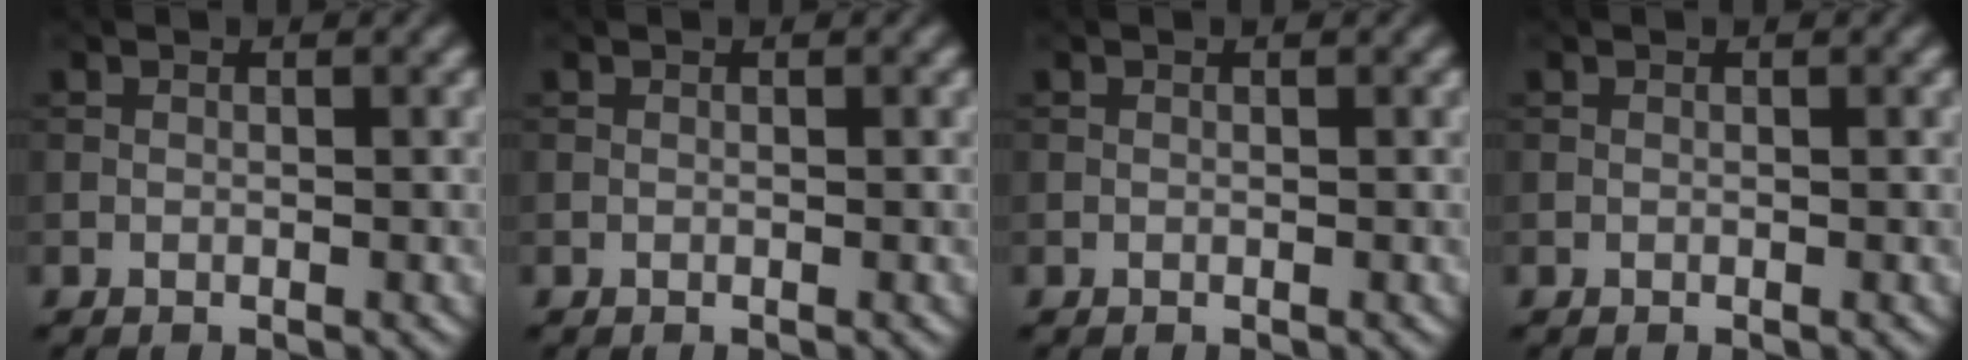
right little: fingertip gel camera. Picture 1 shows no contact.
{"total": 0.0}
{"total": 0.0}
{"total": 0.0}